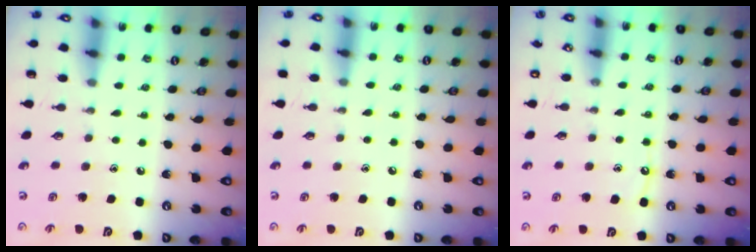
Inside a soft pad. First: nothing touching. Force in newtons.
{"total": 2.6, "press": 2.6, "slide": 0.3}
{"total": 4.9, "press": 4.8, "slide": 0.6}